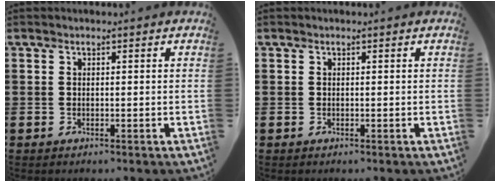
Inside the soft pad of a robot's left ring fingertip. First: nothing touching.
{"total": 0.0}